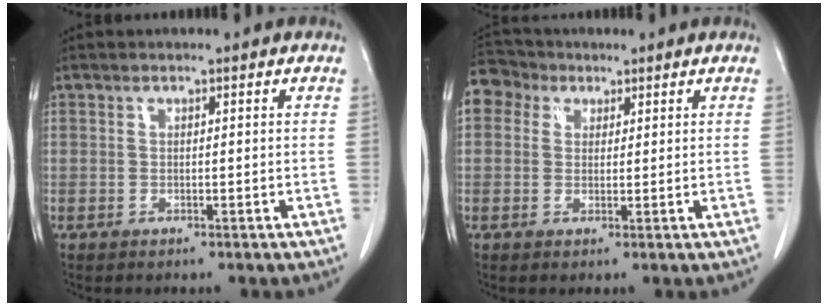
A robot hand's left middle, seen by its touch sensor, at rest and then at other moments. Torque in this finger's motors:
{"motor_torque": [0.69, -0.56, 0.33, 0.03]}